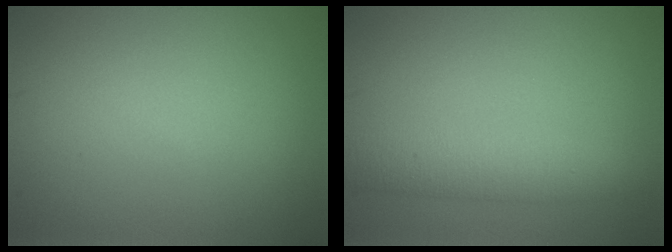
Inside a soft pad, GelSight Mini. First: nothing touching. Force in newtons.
{"total": 3.5, "press": 3.5, "slide": 0.2}